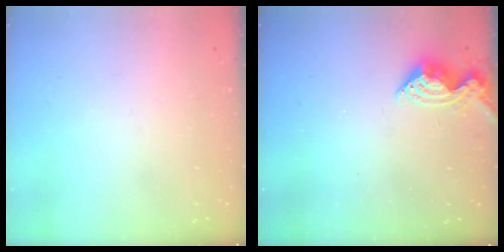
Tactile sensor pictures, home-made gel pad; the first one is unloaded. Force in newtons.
{"total": 10.0, "press": 10.0, "slide": 1.0}